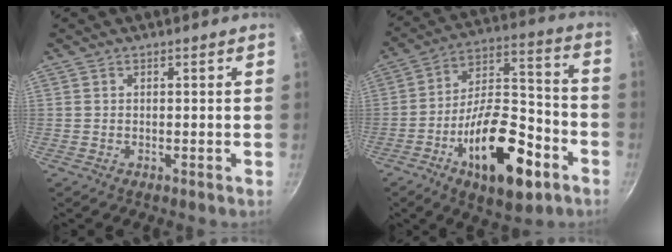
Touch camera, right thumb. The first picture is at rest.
{"total": 21.6, "force": [-9.5, 9.8, 16.8], "torque": [-0.236, 0.062, -0.149]}